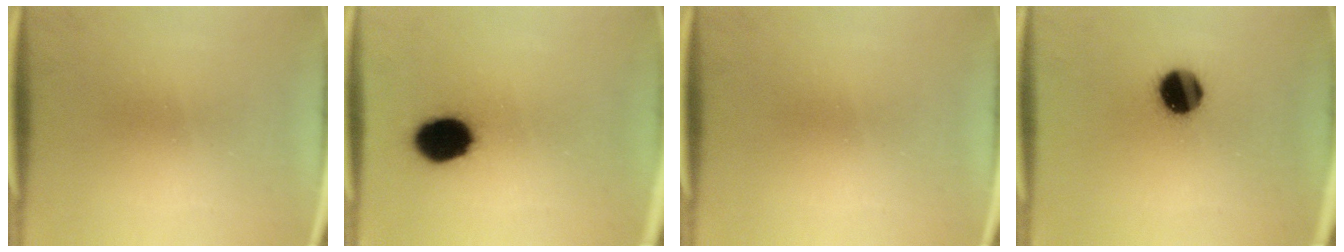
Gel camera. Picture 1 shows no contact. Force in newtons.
{"total": 12.4}
{"total": 0.0}
{"total": 10.4}